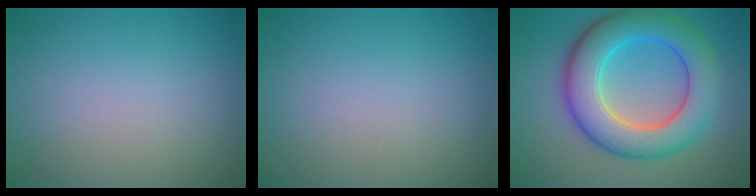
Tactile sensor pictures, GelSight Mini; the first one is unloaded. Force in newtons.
{"total": 0.0}
{"total": 9.2, "press": 9.2, "slide": 0.2}